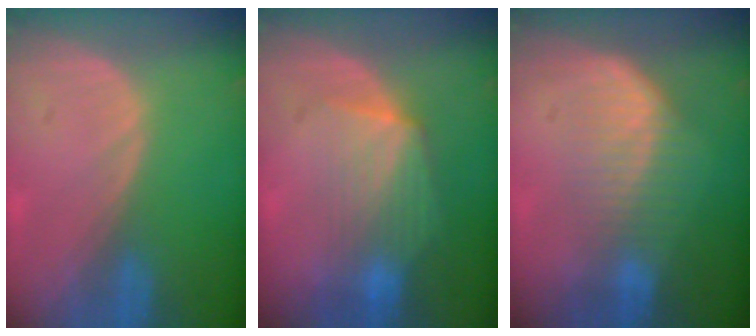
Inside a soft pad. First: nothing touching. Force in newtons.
{"total": 7.1, "press": 6.8, "slide": 2.3}
{"total": 6.5, "press": 5.9, "slide": 2.7}